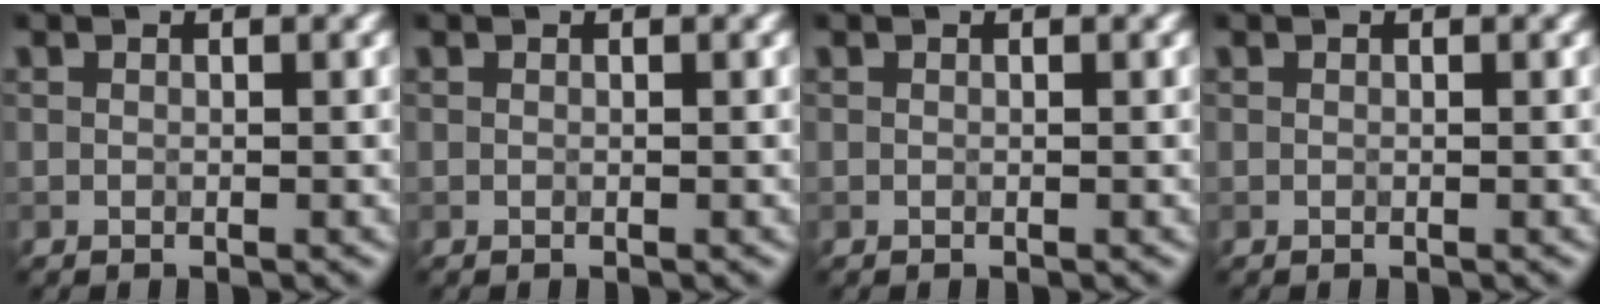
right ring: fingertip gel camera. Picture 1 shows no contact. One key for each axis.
{"total": 0.0}
{"total": 0.0}
{"total": 0.0}